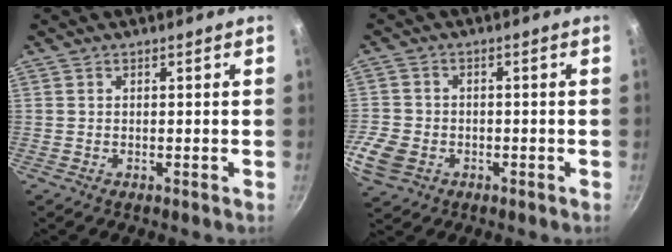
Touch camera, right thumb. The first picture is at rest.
{"total": 7.3, "force": [-2.4, 5.6, 3.9], "torque": [-0.091, 0.008, -0.049]}